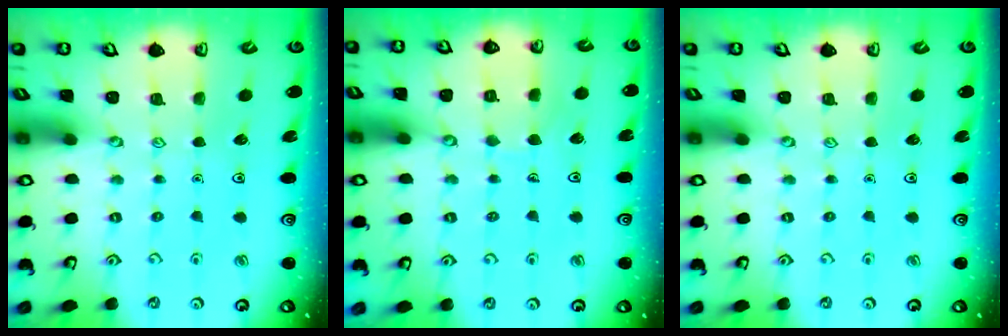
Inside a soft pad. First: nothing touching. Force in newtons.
{"total": 4.9, "press": 4.8, "slide": 0.3}
{"total": 0.0}